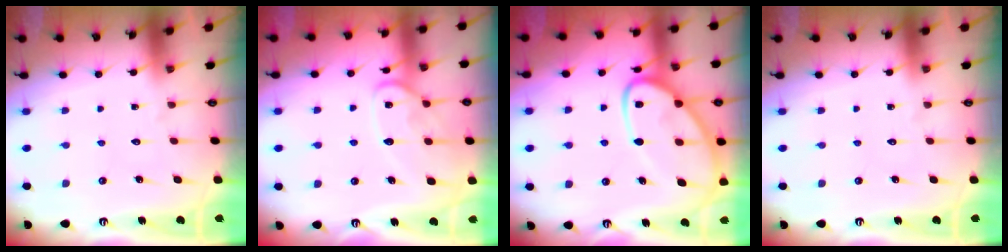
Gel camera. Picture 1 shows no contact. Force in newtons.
{"total": 13.3, "press": 13.2, "slide": 1.2}
{"total": 17.8, "press": 17.7, "slide": 1.5}
{"total": 0.0}